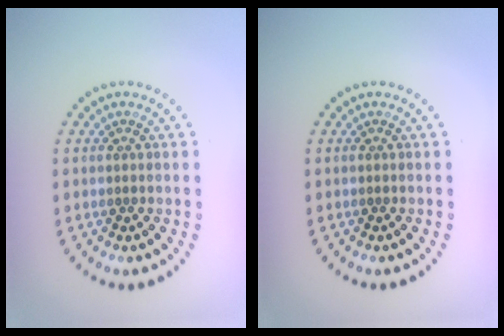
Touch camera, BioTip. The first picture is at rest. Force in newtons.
{"total": 0.0}